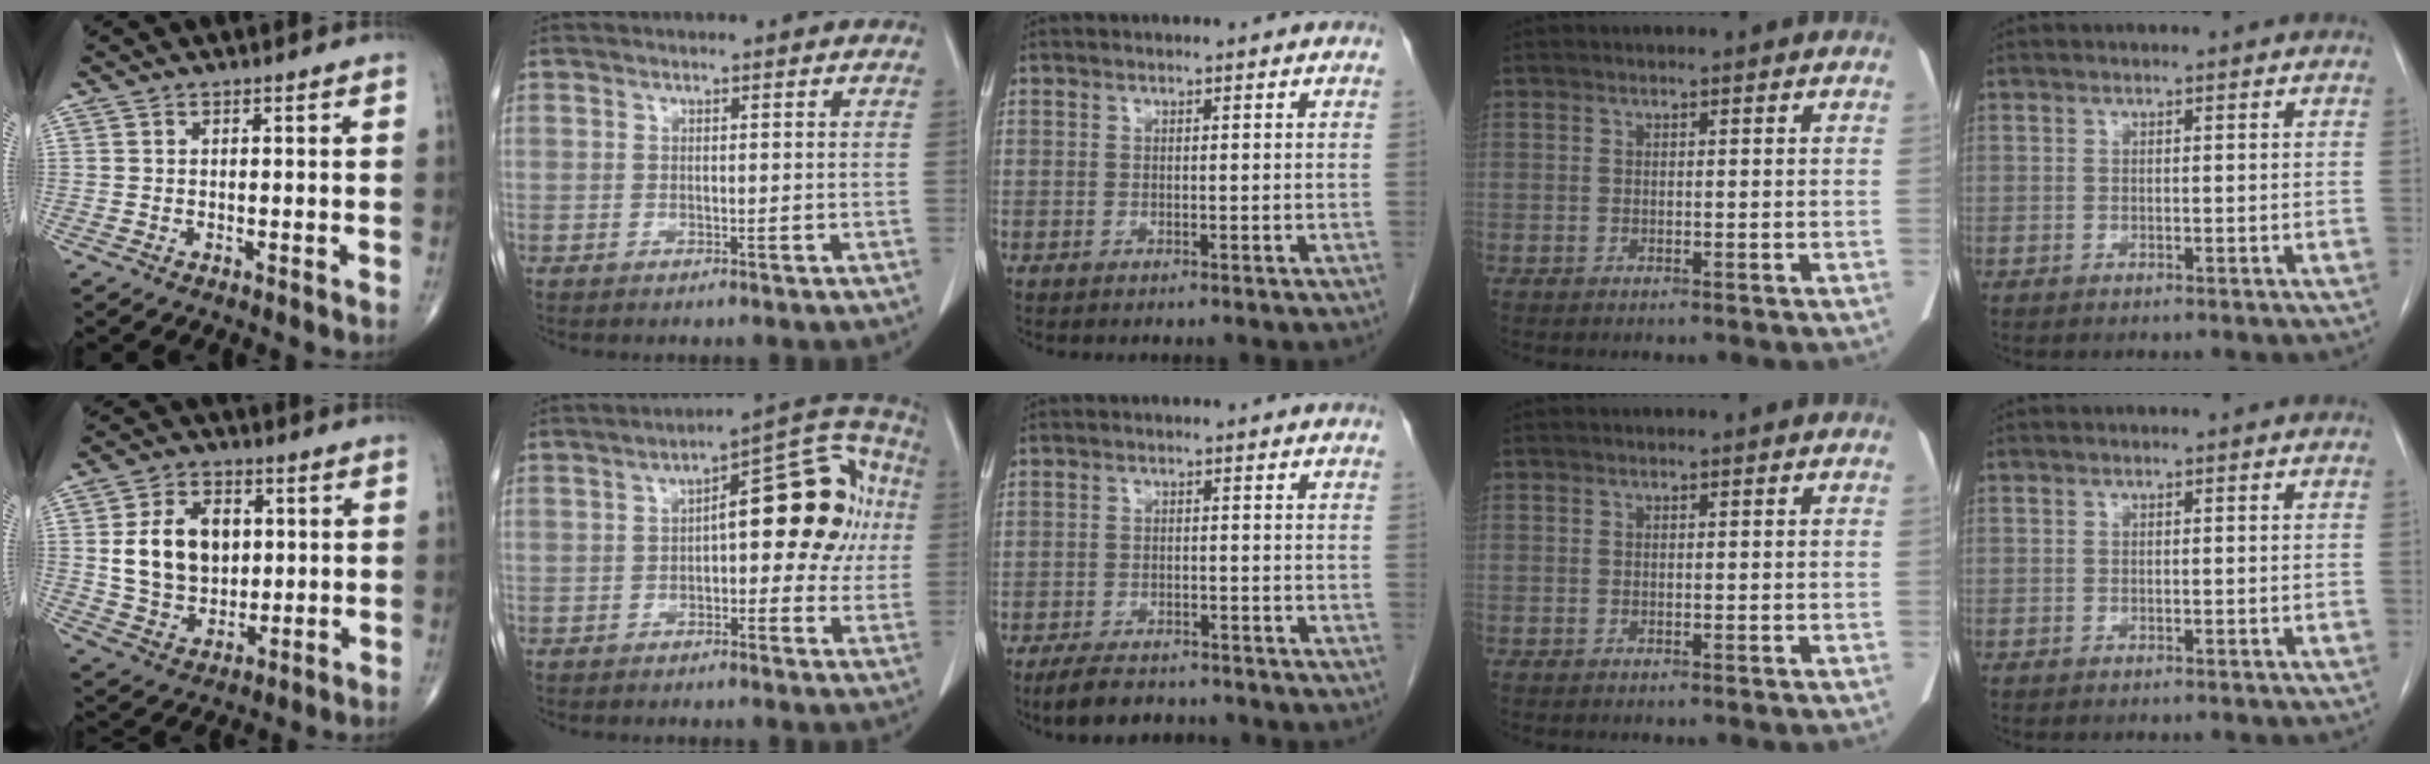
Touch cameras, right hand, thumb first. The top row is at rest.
{"thumb": {"total": 13.4, "force": [2.0, 9.8, 8.8], "torque": [-0.119, -0.005, 0.043]}, "index": {"total": 15.0, "force": [1.4, 5.9, 13.7], "torque": [-0.175, 0.055, 0.020]}, "middle": {"total": 6.3, "force": [-5.4, 2.1, 2.5], "torque": [-0.045, -0.008, -0.084]}}